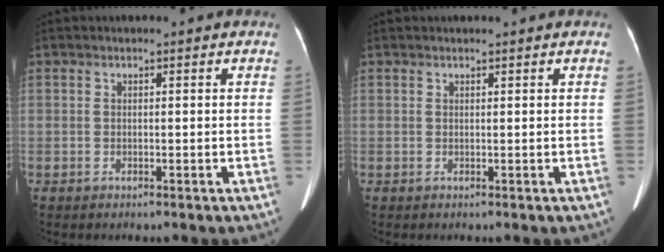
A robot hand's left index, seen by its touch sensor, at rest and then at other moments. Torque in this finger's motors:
{"motor_torque": [-0.10, 0.19, -0.07, -0.01]}